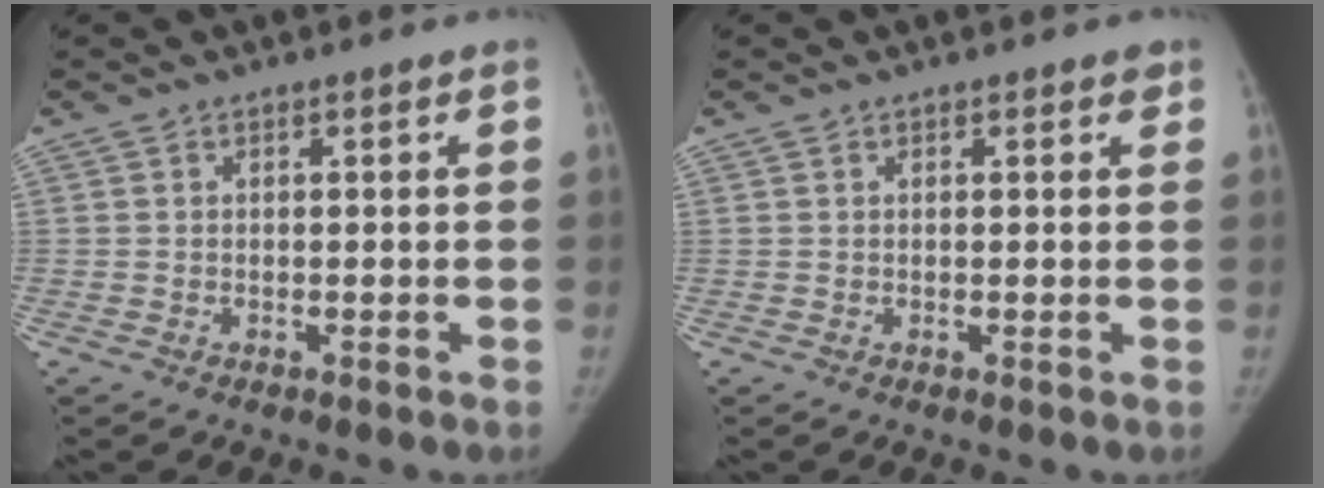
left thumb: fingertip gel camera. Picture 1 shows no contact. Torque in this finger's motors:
{"motor_torque": [0.22, 0.06, 0.27, -0.25, 0.09]}